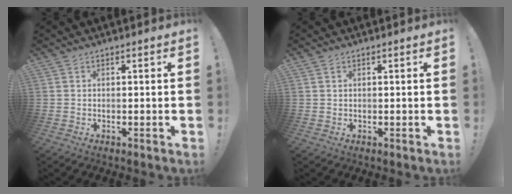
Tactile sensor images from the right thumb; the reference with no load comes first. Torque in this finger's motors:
{"motor_torque": [-0.19, 0.34, 0.21, -0.13, 0.03]}